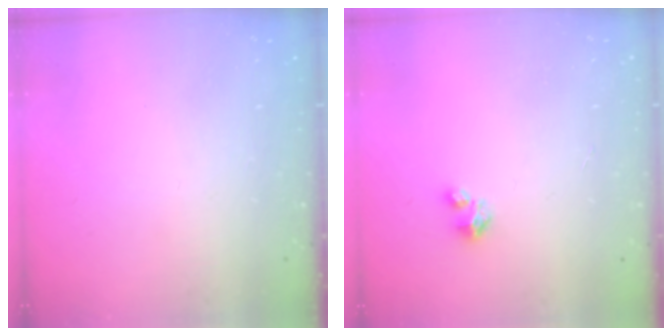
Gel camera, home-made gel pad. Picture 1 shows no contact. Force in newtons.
{"total": 1.6, "press": 1.6, "slide": 0.2}